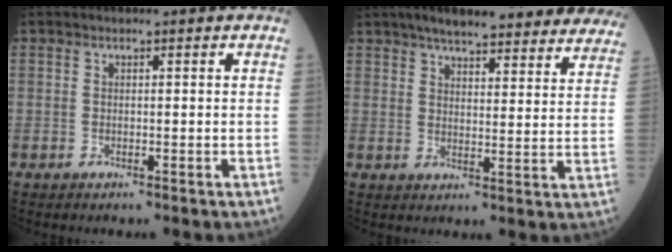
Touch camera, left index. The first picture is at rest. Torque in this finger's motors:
{"motor_torque": [0.56, -1.34, 0.80, 0.16]}